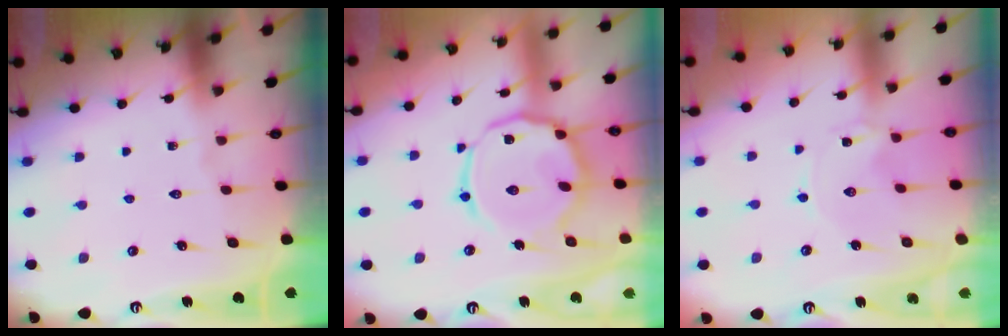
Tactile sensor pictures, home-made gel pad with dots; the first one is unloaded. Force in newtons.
{"total": 13.9, "press": 13.8, "slide": 1.1}
{"total": 0.0}